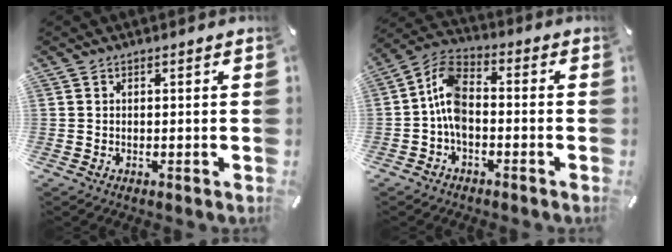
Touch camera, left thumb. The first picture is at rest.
{"total": 8.7, "force": [-2.2, 5.2, 6.6], "torque": [-0.143, 0.007, -0.041]}